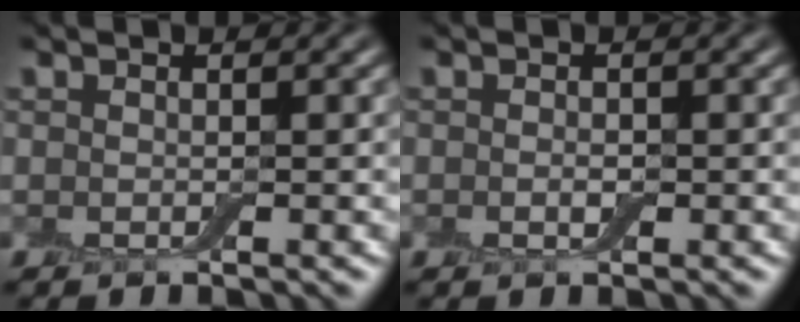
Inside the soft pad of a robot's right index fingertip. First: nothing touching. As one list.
[{"total": 0.9, "force": [-0.1, 0.5, 0.7], "torque": [-0.014, -0.001, -0.003]}]